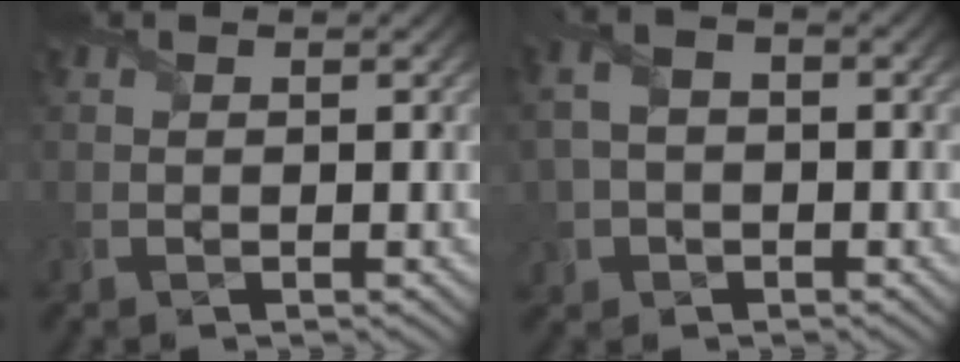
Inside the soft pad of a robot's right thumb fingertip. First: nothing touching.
{"total": 5.2, "force": [-0.4, 3.9, 3.4], "torque": [-0.093, 0.005, -0.003]}